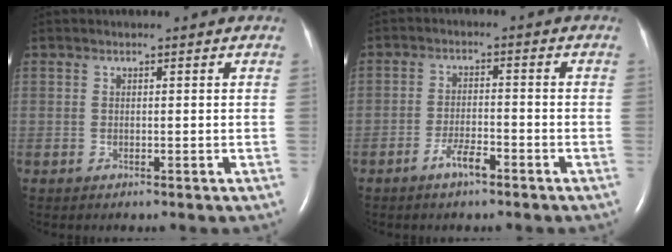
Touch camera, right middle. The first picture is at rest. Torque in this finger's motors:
{"motor_torque": [0.57, -0.50, 0.19, 0.08]}